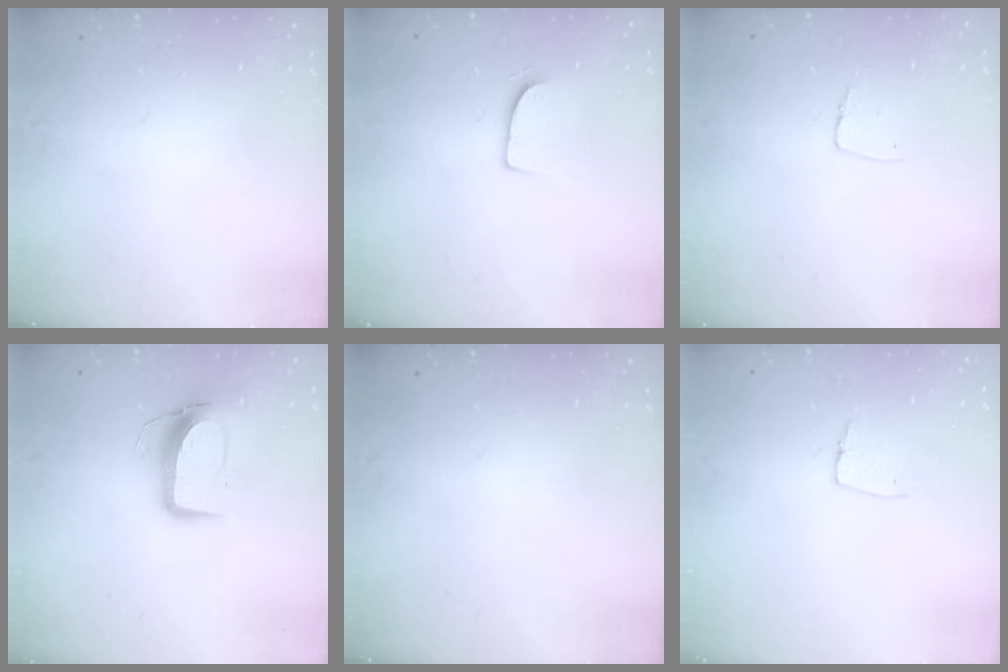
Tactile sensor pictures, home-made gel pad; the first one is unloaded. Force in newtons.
{"total": 7.1, "press": 7.1, "slide": 0.5}
{"total": 4.9, "press": 4.8, "slide": 0.3}
{"total": 10.3, "press": 10.3, "slide": 0.8}
{"total": 0.0}
{"total": 6.0, "press": 6.0, "slide": 0.4}